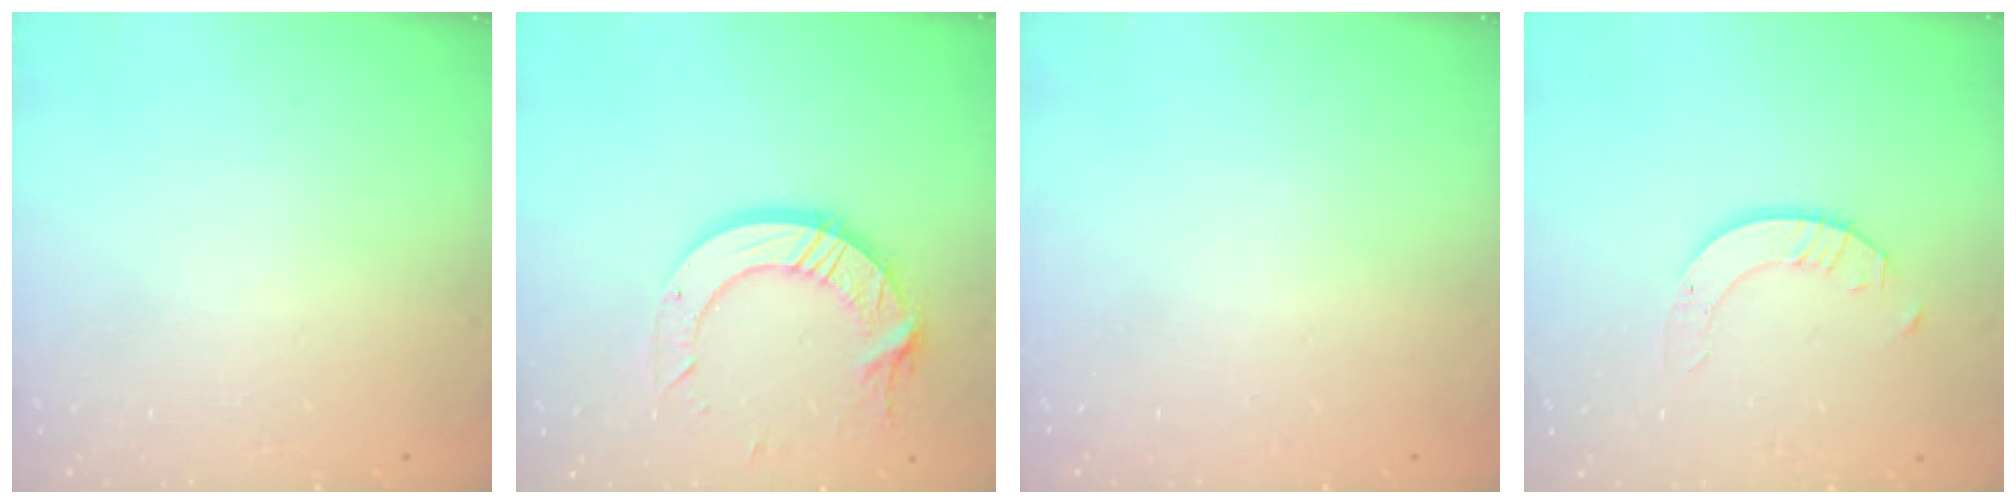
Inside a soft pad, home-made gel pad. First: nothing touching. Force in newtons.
{"total": 12.1, "press": 12.0, "slide": 0.6}
{"total": 0.0}
{"total": 2.4, "press": 2.4, "slide": 0.2}